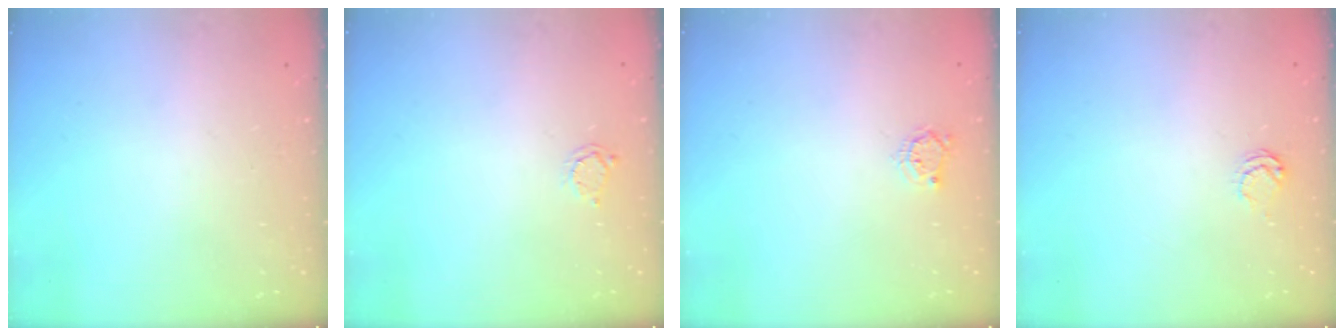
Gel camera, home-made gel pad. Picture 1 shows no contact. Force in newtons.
{"total": 2.5, "press": 2.5, "slide": 0.4}
{"total": 3.4, "press": 3.4, "slide": 0.4}
{"total": 4.3, "press": 4.2, "slide": 0.6}